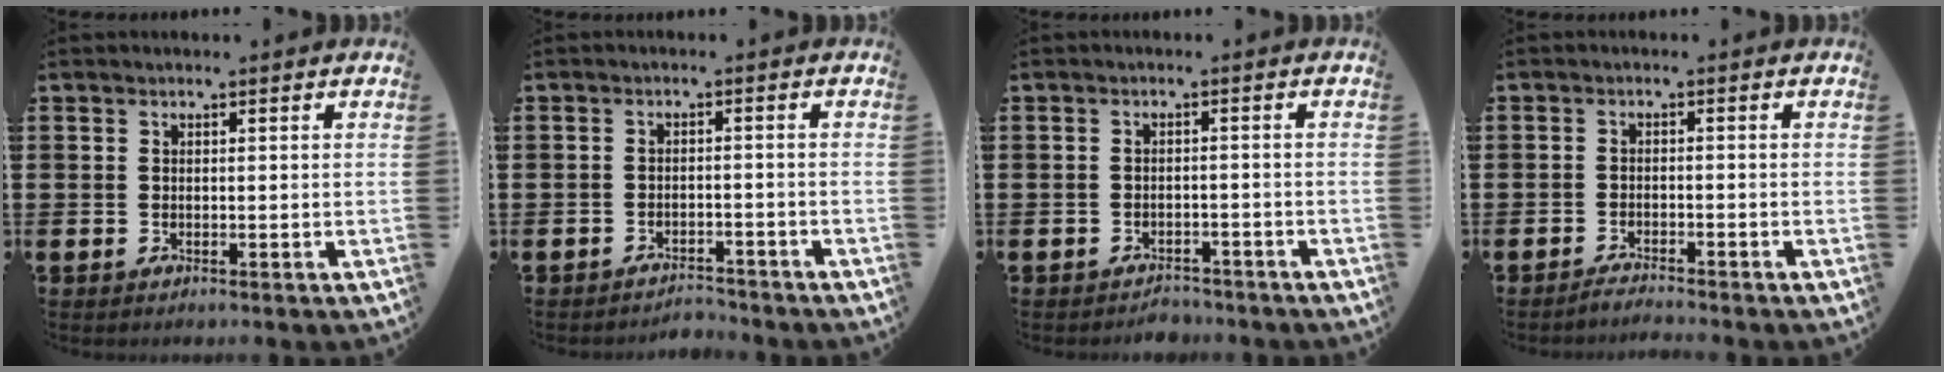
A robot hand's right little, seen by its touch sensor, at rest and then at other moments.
{"total": 2.2, "force": [-2.2, 0.1, -0.1], "torque": [-0.006, 0.003, -0.049]}
{"total": 1.9, "force": [-1.8, 0.3, -0.1], "torque": [-0.004, 0.005, -0.041]}
{"total": 1.6, "force": [-1.6, -0.2, 0.2], "torque": [-0.004, 0.003, -0.032]}